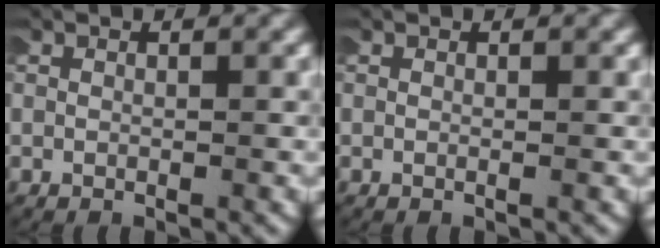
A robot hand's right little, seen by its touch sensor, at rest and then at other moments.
{"total": 0.0}